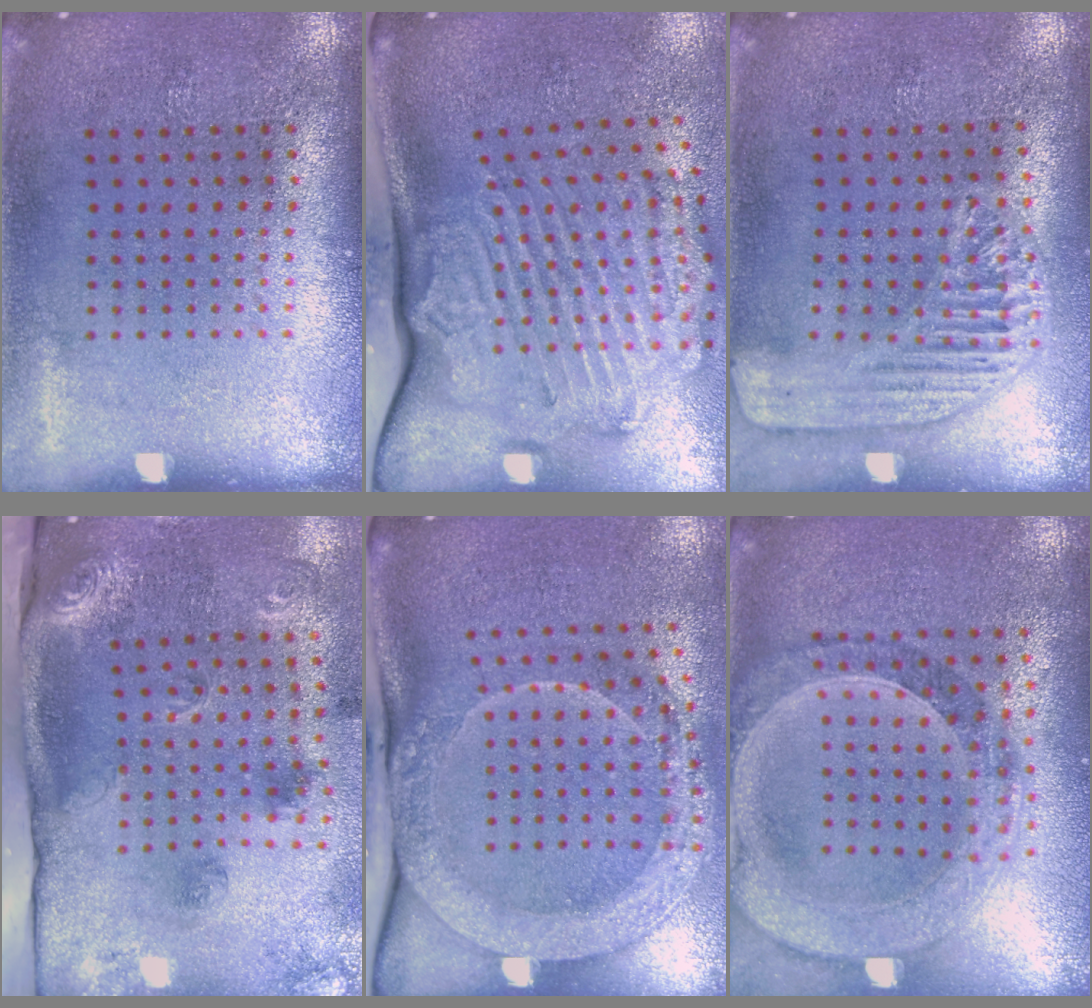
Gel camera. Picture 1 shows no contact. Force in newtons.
{"total": 3.6, "press": 2.3, "slide": 2.7}
{"total": 1.7, "press": 1.6, "slide": 0.5}
{"total": 3.0, "press": 2.0, "slide": 2.2}
{"total": 2.4, "press": 2.1, "slide": 1.1}
{"total": 1.4, "press": 1.3, "slide": 0.4}